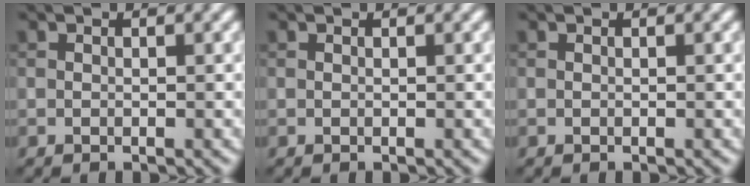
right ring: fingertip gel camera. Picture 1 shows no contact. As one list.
[{"total": 0.0}, {"total": 0.0}]